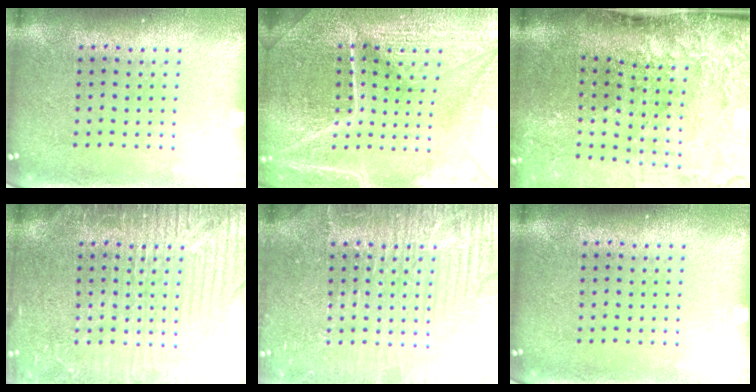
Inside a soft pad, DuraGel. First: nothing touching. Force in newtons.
{"total": 5.2, "press": 4.9, "slide": 1.9}
{"total": 4.7, "press": 3.6, "slide": 3.0}
{"total": 6.2, "press": 6.1, "slide": 0.8}
{"total": 6.7, "press": 6.7, "slide": 0.9}
{"total": 0.0}